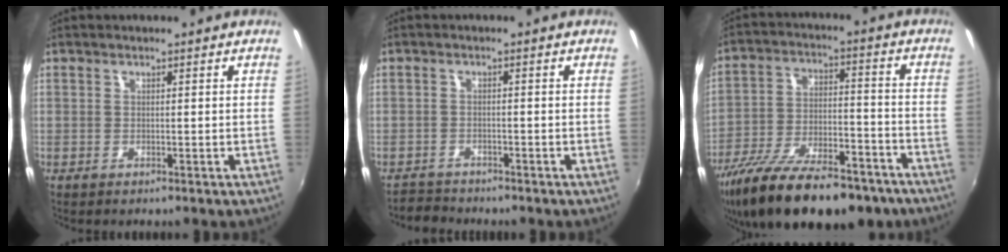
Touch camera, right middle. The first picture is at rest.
{"total": 2.8, "force": [-2.6, 0.9, -0.3], "torque": [-0.007, 0.003, -0.052]}
{"total": 25.2, "force": [-18.5, 9.1, 14.4], "torque": [-0.270, -0.042, -0.281]}